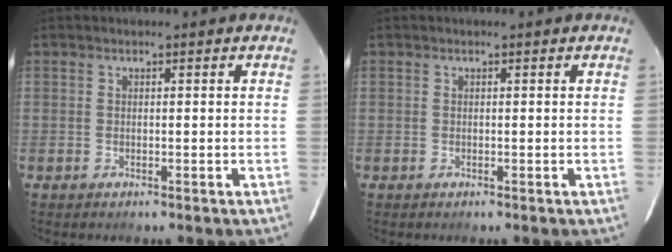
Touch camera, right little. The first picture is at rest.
{"total": 0.0}